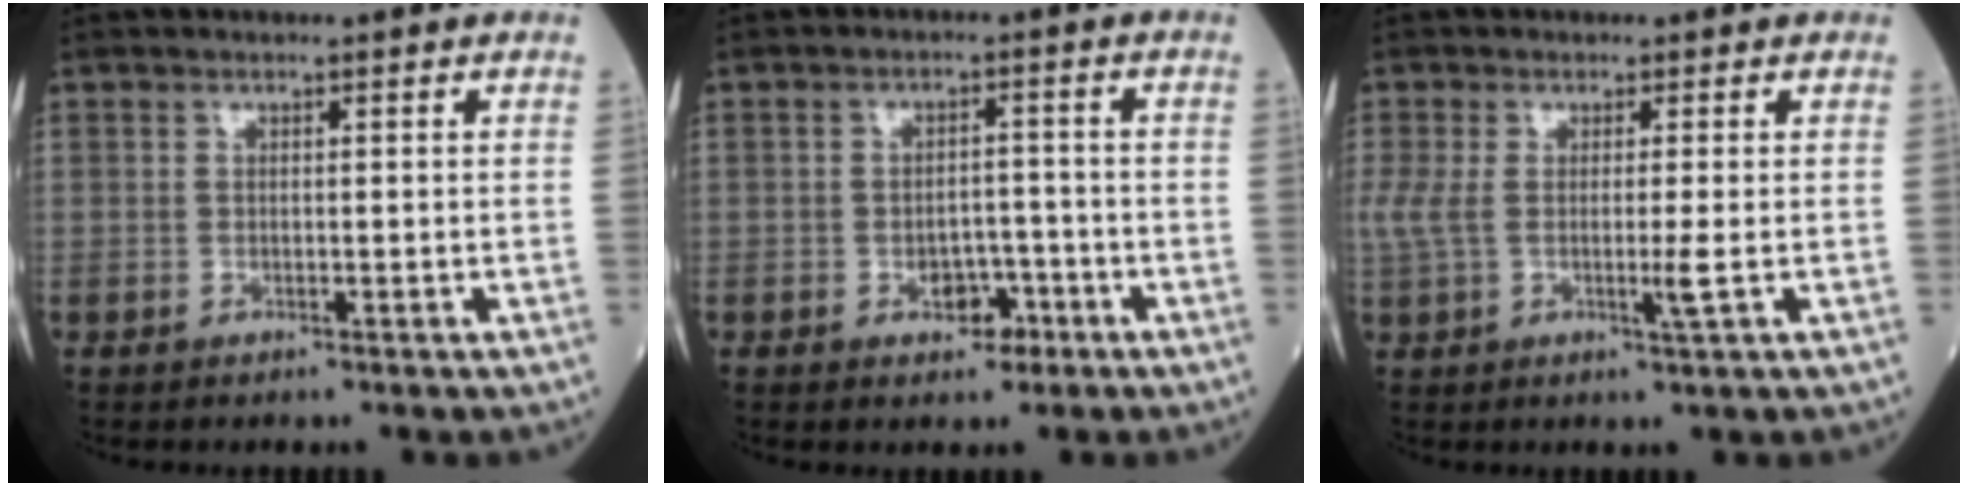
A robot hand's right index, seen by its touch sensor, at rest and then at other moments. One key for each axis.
{"total": 3.7, "fx": -1.8, "fy": 2.4, "fz": 2.2, "tx": -0.024, "ty": 0.007, "tz": -0.024}
{"total": 4.5, "fx": -0.1, "fy": 0.7, "fz": 4.5, "tx": -0.108, "ty": 0.000, "tz": -0.002}